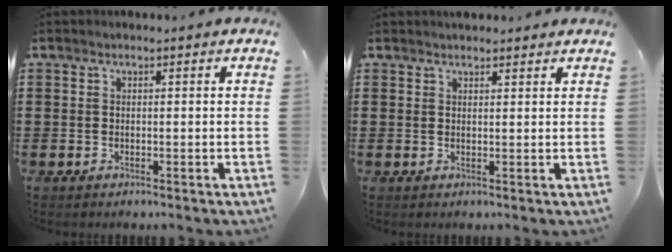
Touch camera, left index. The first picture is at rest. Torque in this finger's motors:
{"motor_torque": [2.14, 0.00, 0.12, 0.00]}